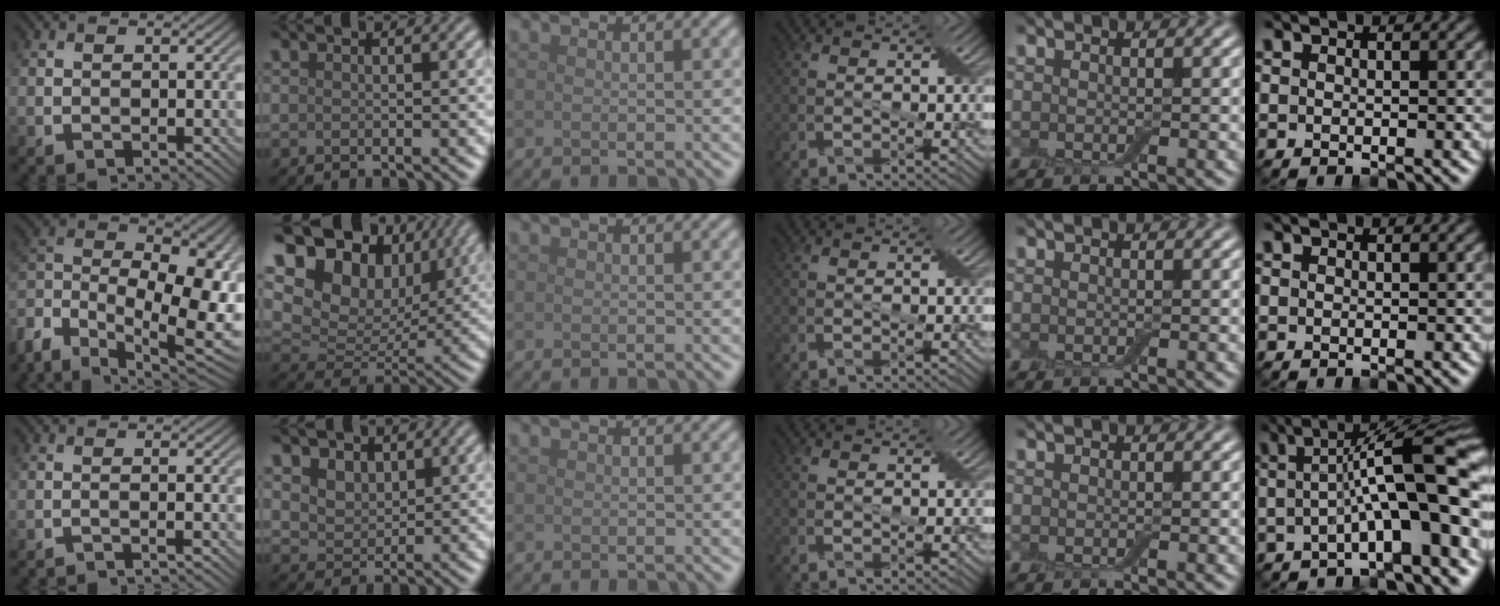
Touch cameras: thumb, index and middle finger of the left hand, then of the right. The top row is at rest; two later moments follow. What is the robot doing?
{"motion": "extract", "object": "backpack"}